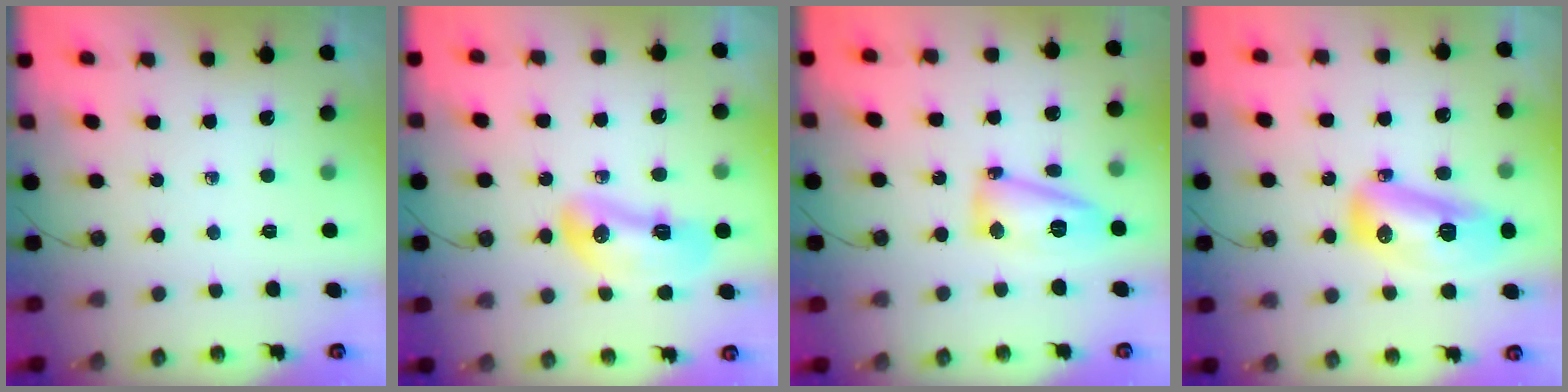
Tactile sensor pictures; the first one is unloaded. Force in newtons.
{"total": 11.6, "press": 11.1, "slide": 3.2}
{"total": 12.9, "press": 11.9, "slide": 4.9}
{"total": 13.9, "press": 13.8, "slide": 1.8}